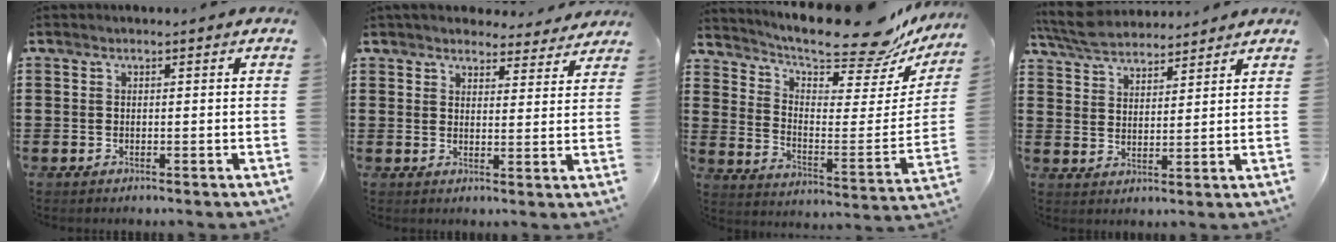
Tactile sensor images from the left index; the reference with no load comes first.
{"total": 4.3, "force": [4.2, 0.7, 0.5], "torque": [-0.018, -0.017, 0.075]}
{"total": 11.8, "force": [10.3, 1.7, 5.5], "torque": [-0.116, -0.079, 0.170]}
{"total": 6.0, "force": [5.7, 1.3, 1.4], "torque": [-0.048, -0.014, 0.105]}